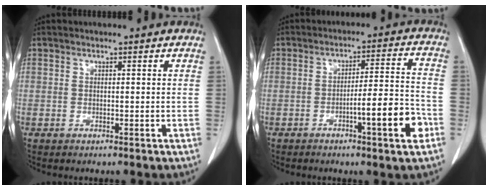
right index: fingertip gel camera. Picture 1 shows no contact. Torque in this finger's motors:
{"motor_torque": [1.37, -0.67, 0.63, 0.09]}